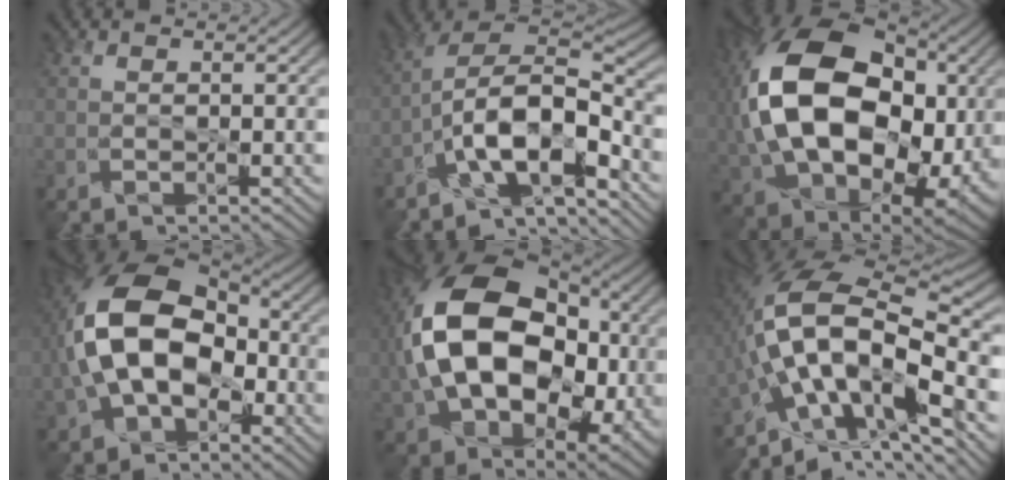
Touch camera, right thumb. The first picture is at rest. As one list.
[{"total": 11.8, "force": [-6.8, 3.9, 8.8], "torque": [-0.157, -0.002, -0.132]}, {"total": 20.7, "force": [2.4, 14.1, 14.9], "torque": [-0.343, -0.014, 0.057]}, {"total": 14.3, "force": [-1.0, 9.2, 10.9], "torque": [-0.217, 0.014, -0.025]}, {"total": 18.5, "force": [1.5, 12.3, 13.7], "torque": [-0.284, -0.010, 0.039]}, {"total": 15.4, "force": [-4.0, 6.9, 13.2], "torque": [-0.245, 0.025, -0.083]}]